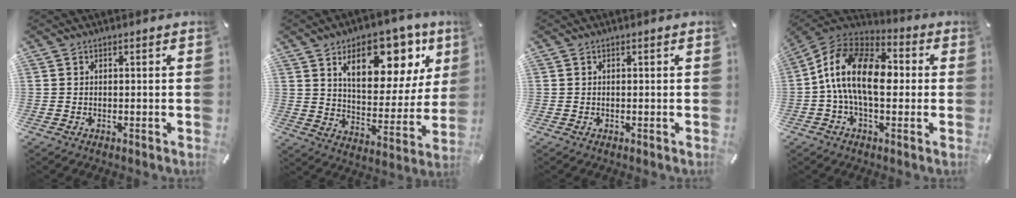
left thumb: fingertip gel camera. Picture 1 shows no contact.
{"total": 17.0, "force": [9.9, 9.2, 10.4], "torque": [-0.145, -0.050, 0.165]}
{"total": 0.0}
{"total": 16.1, "force": [-1.7, 9.1, 13.2], "torque": [-0.275, 0.010, -0.033]}